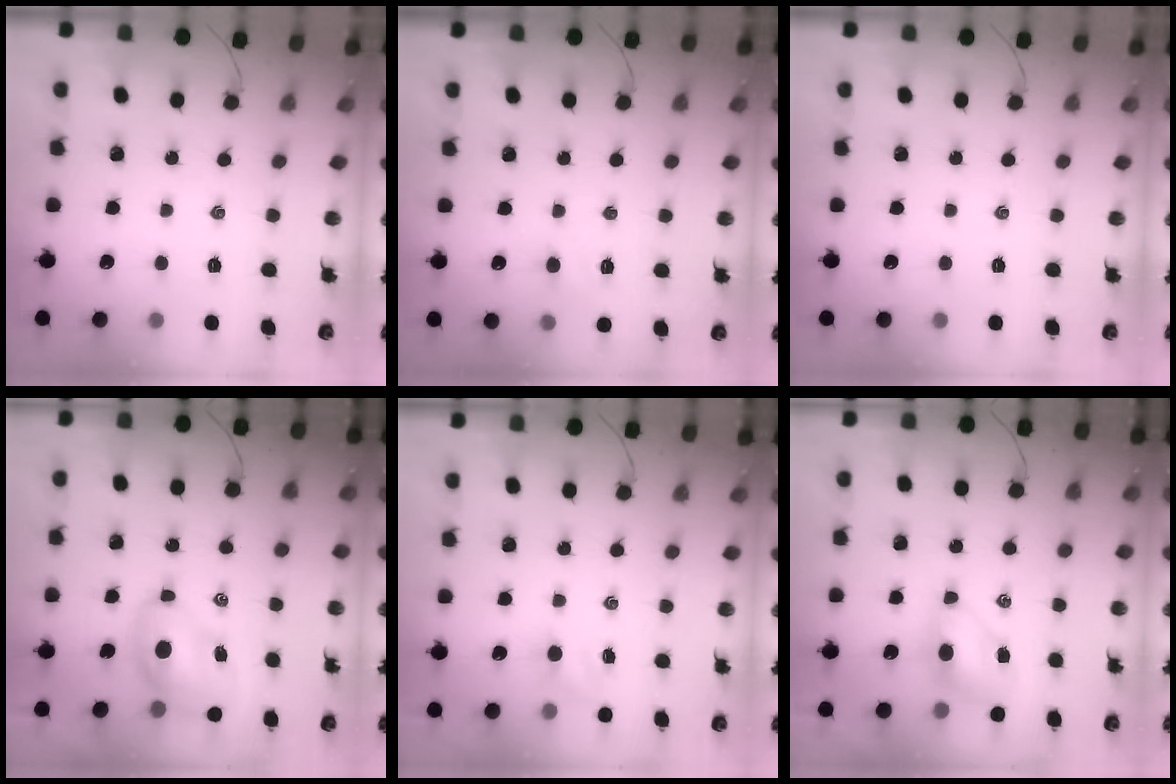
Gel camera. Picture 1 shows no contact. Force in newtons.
{"total": 2.7, "press": 2.6, "slide": 0.9}
{"total": 0.0}
{"total": 7.6, "press": 7.3, "slide": 2.3}
{"total": 2.6, "press": 2.4, "slide": 0.8}
{"total": 5.7, "press": 5.6, "slide": 1.0}